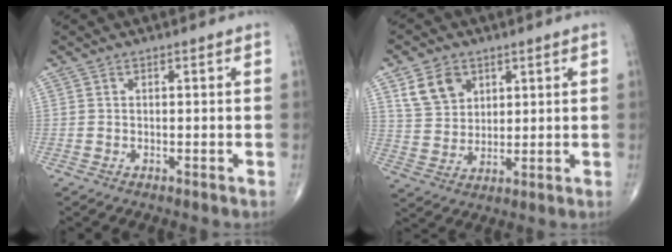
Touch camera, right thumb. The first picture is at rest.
{"total": 8.3, "force": [4.0, 6.1, 3.9], "torque": [-0.051, -0.017, 0.082]}